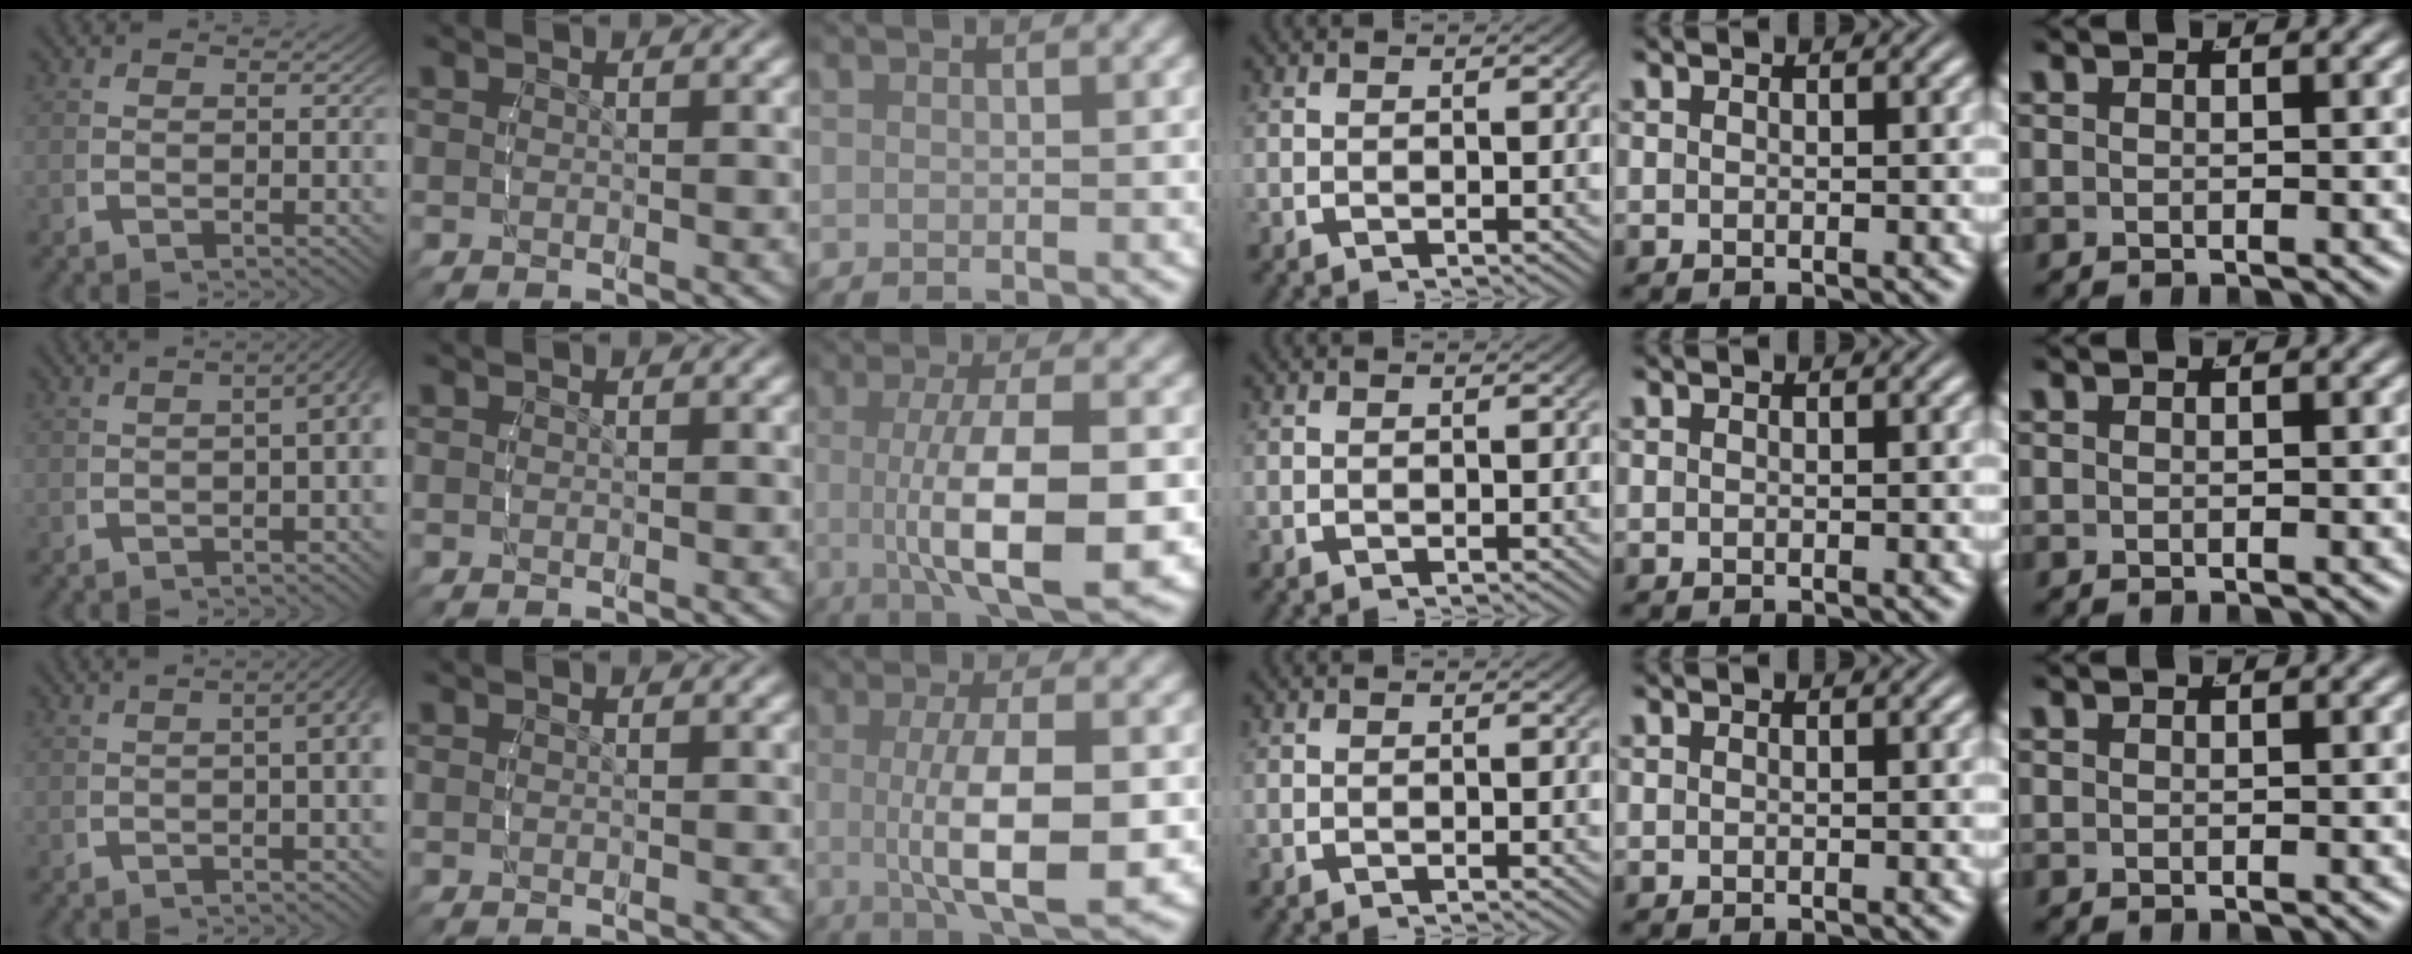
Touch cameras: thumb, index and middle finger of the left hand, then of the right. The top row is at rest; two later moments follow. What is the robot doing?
{"motion": "lift_and_place", "object": "cubes"}